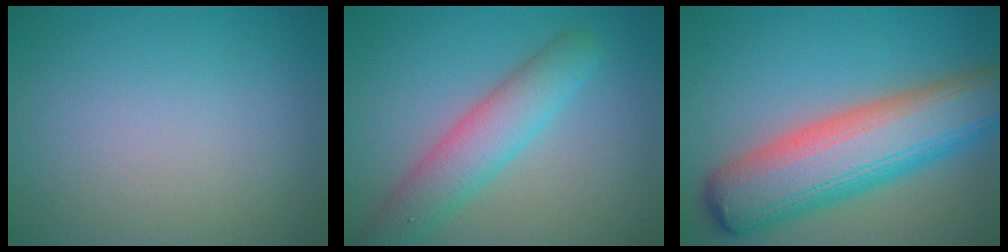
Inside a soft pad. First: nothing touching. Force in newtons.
{"total": 4.9, "press": 4.9, "slide": 0.1}
{"total": 11.0, "press": 11.0, "slide": 0.4}